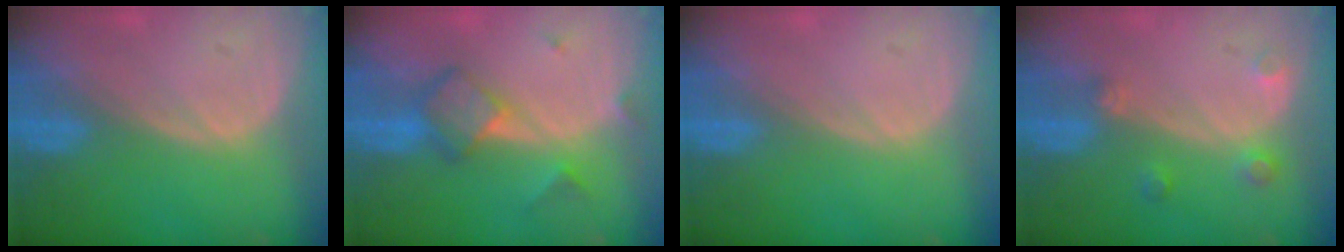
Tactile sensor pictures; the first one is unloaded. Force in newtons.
{"total": 5.6, "press": 5.4, "slide": 1.2}
{"total": 0.0}
{"total": 2.8, "press": 2.7, "slide": 0.7}